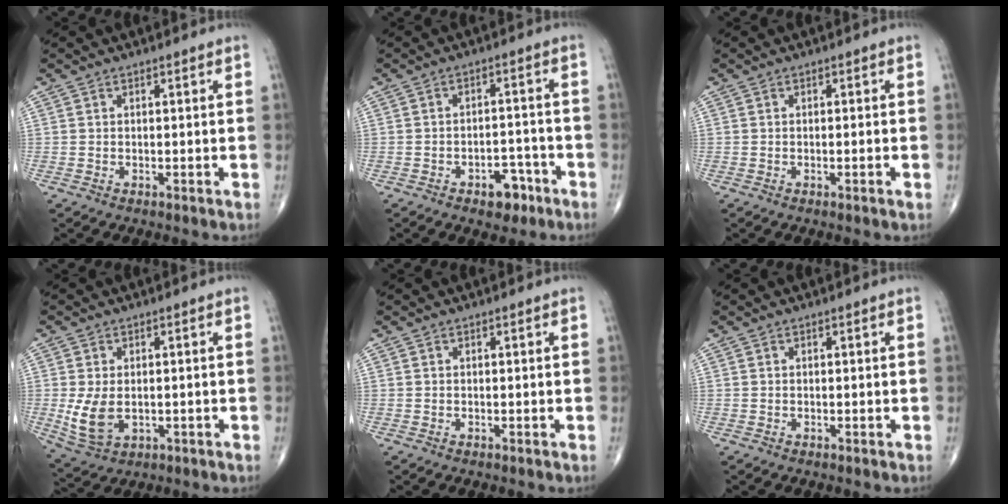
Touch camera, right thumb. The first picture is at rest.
{"total": 5.6, "force": [-3.3, 3.2, 3.1], "torque": [-0.020, 0.031, -0.046]}
{"total": 0.9, "force": [-0.3, -0.1, 0.9], "torque": [-0.015, -0.001, -0.003]}
{"total": 7.1, "force": [-0.7, 4.5, 5.4], "torque": [-0.105, -0.009, -0.002]}
{"total": 0.0}
{"total": 0.0}